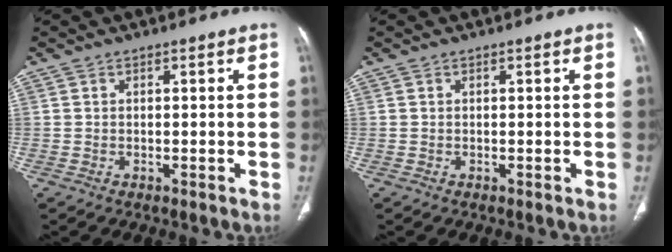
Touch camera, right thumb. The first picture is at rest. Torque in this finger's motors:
{"motor_torque": [0.00, 0.00, -0.01, 0.01, 0.00]}